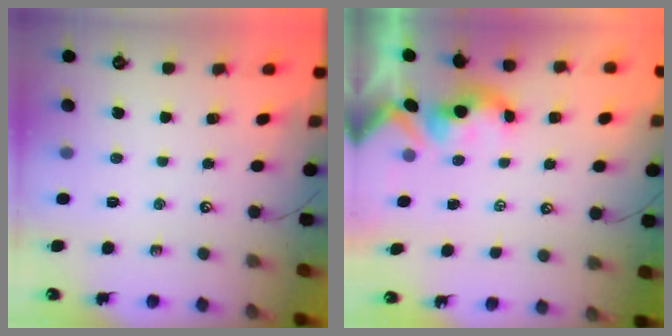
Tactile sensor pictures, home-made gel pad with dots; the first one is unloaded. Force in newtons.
{"total": 1.7, "press": 1.5, "slide": 0.7}